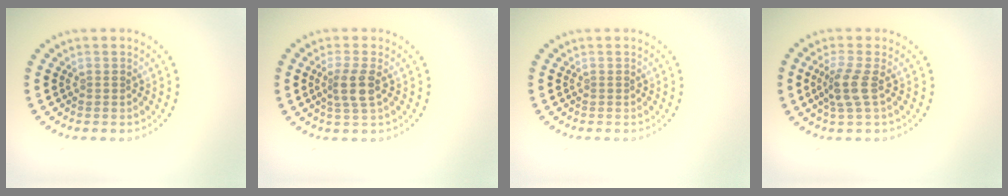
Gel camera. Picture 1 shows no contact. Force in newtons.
{"total": 2.4, "press": 2.0, "slide": 1.3}
{"total": 0.0}
{"total": 2.7, "press": 2.0, "slide": 1.8}